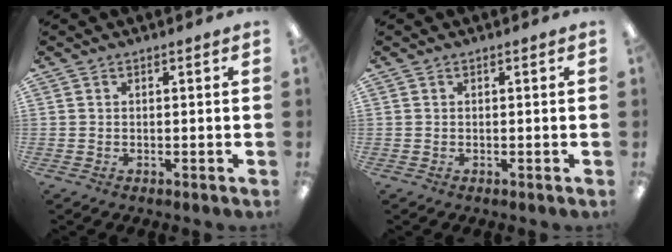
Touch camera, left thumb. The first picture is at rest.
{"total": 0.0}